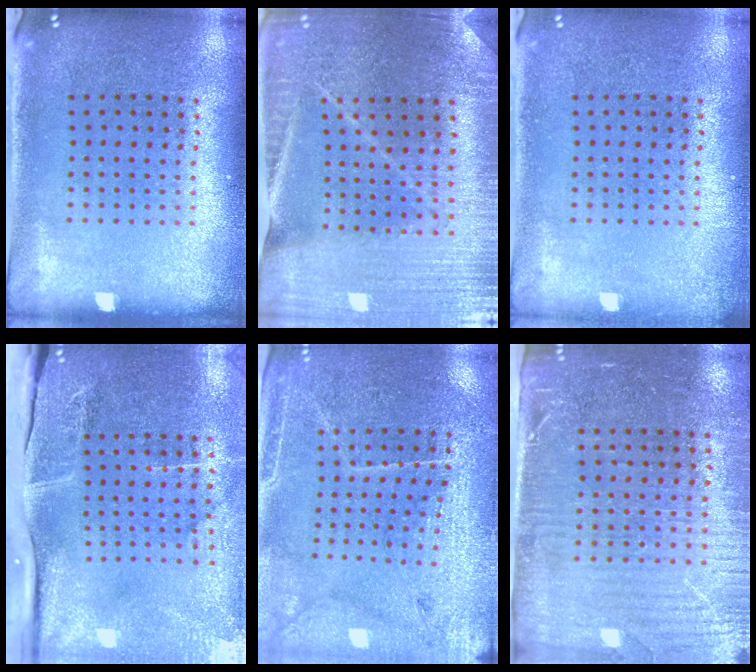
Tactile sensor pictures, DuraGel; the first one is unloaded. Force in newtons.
{"total": 2.0, "press": 2.0, "slide": 0.1}
{"total": 0.7, "press": 0.7, "slide": 0.0}
{"total": 4.9, "press": 3.9, "slide": 3.0}
{"total": 3.1, "press": 3.0, "slide": 0.7}
{"total": 3.6, "press": 3.2, "slide": 1.7}